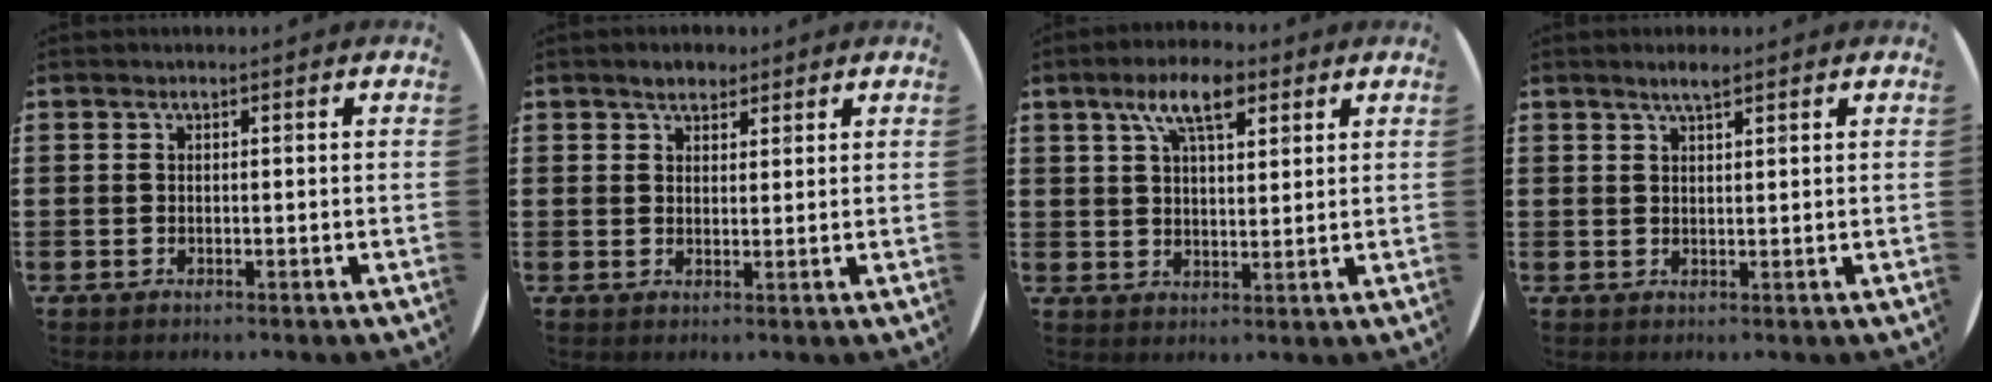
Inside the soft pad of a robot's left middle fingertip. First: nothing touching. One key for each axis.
{"total": 2.5, "fx": 2.2, "fy": 1.0, "fz": 0.6, "tx": -0.007, "ty": 0.001, "tz": 0.040}
{"total": 8.0, "fx": 4.9, "fy": 3.1, "fz": 5.4, "tx": -0.103, "ty": 0.000, "tz": 0.085}
{"total": 2.5, "fx": 2.0, "fy": 0.5, "fz": 1.5, "tx": -0.032, "ty": 0.003, "tz": 0.035}